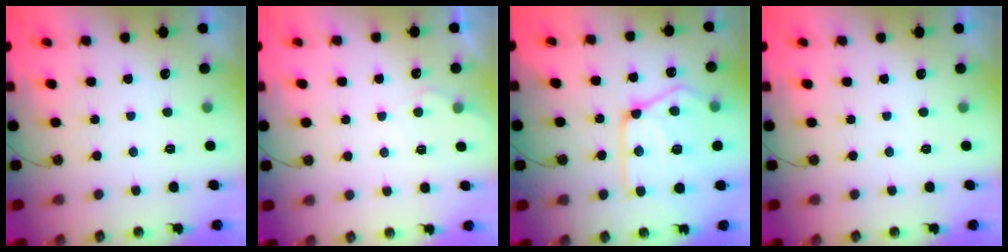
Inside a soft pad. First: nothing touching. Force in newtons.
{"total": 4.4, "press": 4.4, "slide": 0.6}
{"total": 18.4, "press": 18.2, "slide": 2.3}
{"total": 0.0}